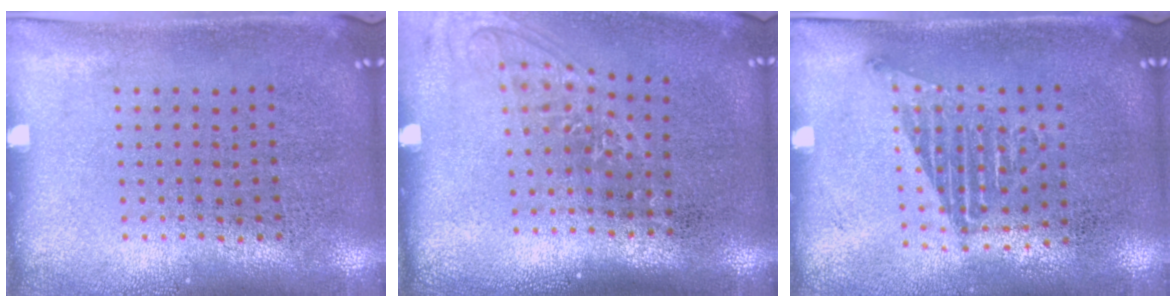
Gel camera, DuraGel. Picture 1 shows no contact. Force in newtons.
{"total": 1.4, "press": 1.1, "slide": 0.8}
{"total": 1.2, "press": 1.0, "slide": 0.7}